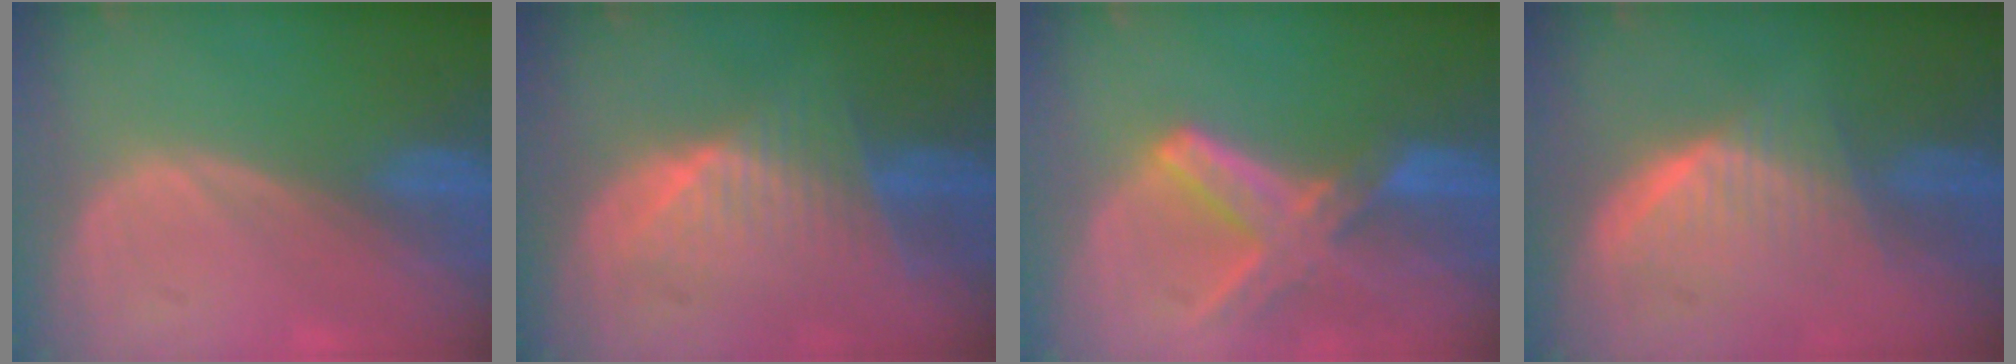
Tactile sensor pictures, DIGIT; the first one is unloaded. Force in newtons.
{"total": 7.9, "press": 7.0, "slide": 3.6}
{"total": 8.2, "press": 7.2, "slide": 3.9}
{"total": 5.8, "press": 5.8, "slide": 0.5}